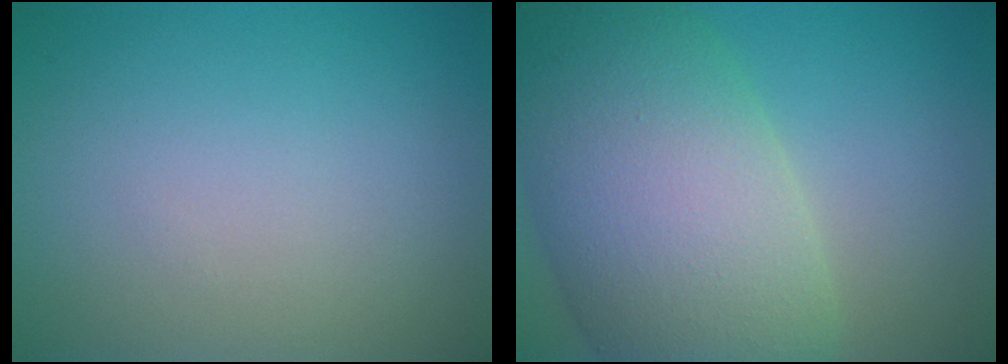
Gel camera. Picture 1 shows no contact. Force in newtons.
{"total": 12.6, "press": 12.6, "slide": 0.3}